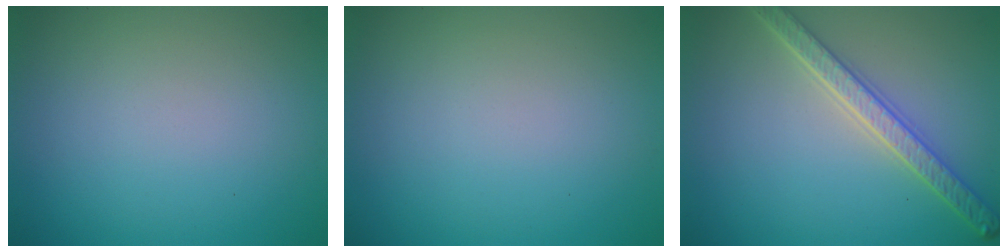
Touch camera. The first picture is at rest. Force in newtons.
{"total": 0.0}
{"total": 4.2, "press": 3.6, "slide": 2.2}